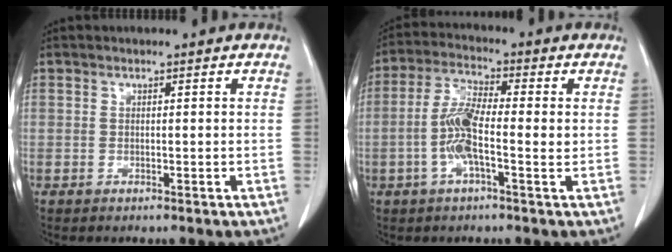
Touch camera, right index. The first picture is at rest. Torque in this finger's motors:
{"motor_torque": [0.33, -0.05, 0.24, 0.08]}